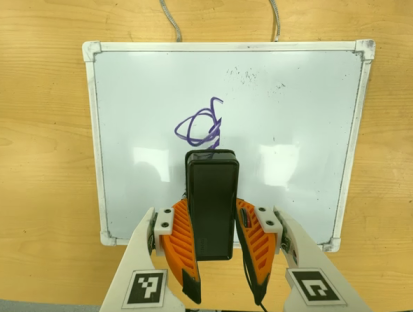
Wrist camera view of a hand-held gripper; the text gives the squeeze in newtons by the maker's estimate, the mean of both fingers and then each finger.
{"total": 6.5, "left": 5.1, "right": 8.0}